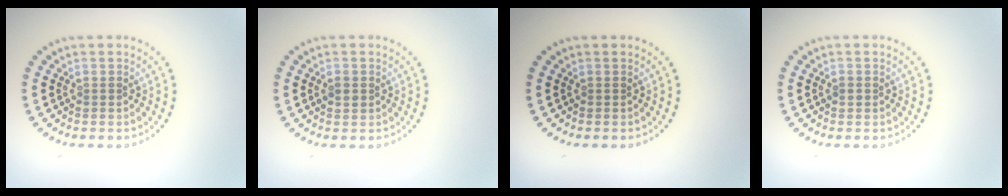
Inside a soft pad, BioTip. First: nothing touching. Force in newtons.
{"total": 1.1, "press": 1.1, "slide": 0.2}
{"total": 0.0}
{"total": 0.9, "press": 0.9, "slide": 0.1}